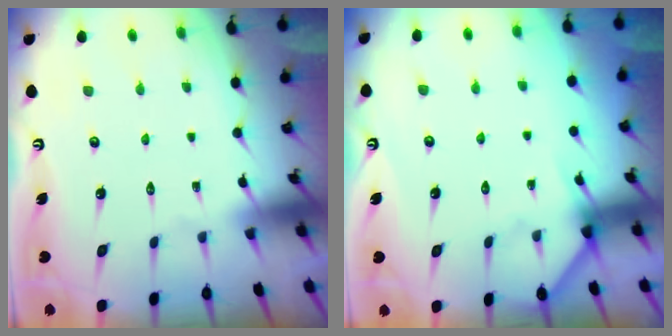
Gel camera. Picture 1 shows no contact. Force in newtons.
{"total": 4.3, "press": 4.3, "slide": 0.6}